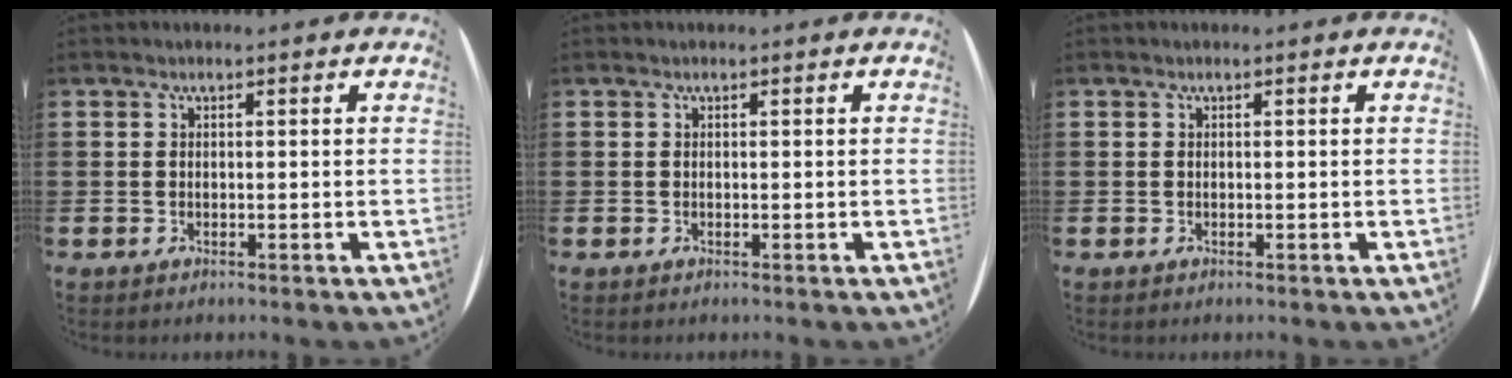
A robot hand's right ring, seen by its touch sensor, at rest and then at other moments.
{"total": 0.0}
{"total": 0.0}